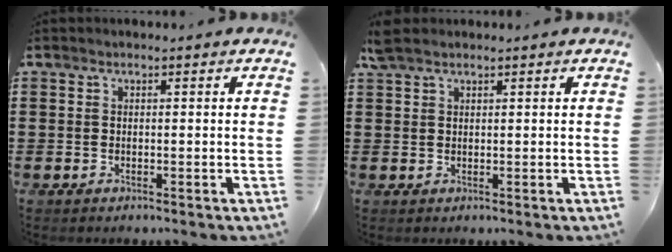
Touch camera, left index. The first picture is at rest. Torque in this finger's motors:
{"motor_torque": [2.14, 0.00, 0.24, 0.06]}